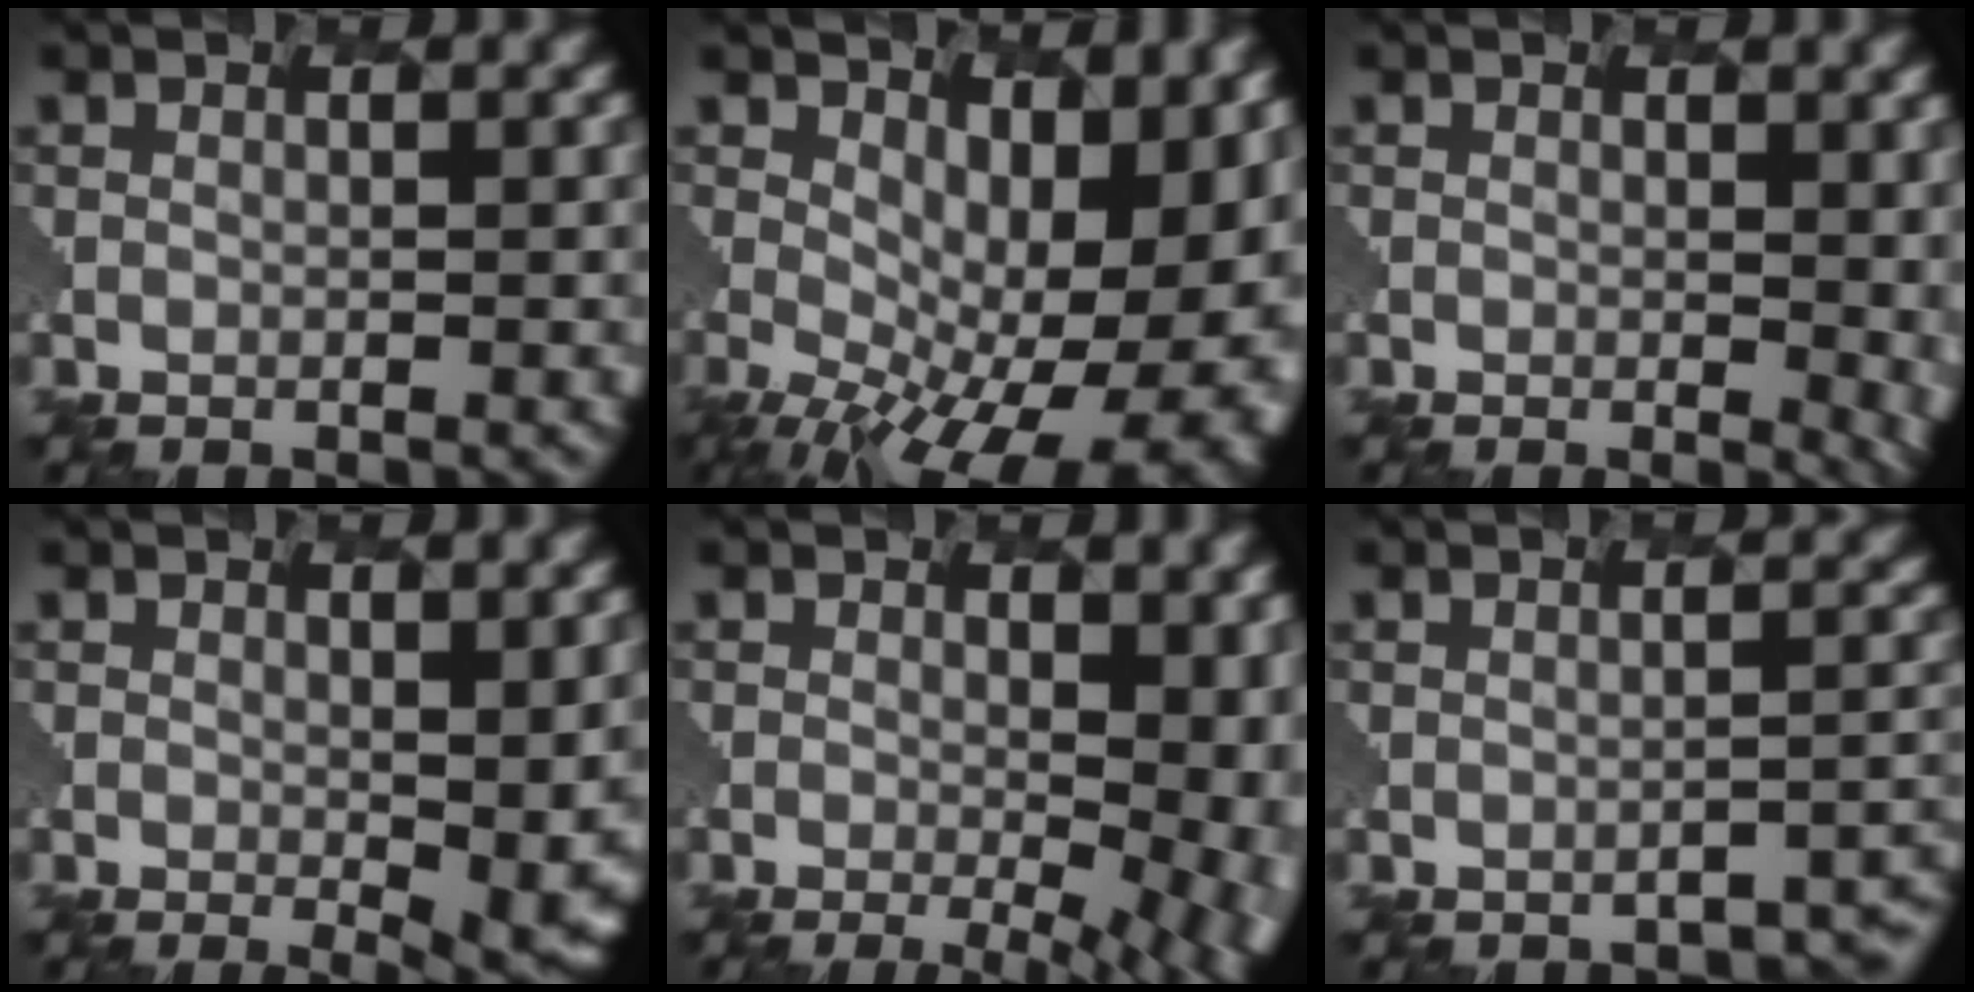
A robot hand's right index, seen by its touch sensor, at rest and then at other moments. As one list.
[{"total": 13.9, "force": [-0.7, 7.2, 11.9], "torque": [-0.147, -0.015, 0.019]}, {"total": 3.3, "force": [-0.2, 1.4, 2.9], "torque": [-0.033, -0.009, 0.007]}, {"total": 5.3, "force": [-0.8, 1.5, 5.0], "torque": [-0.084, -0.018, -0.005]}, {"total": 11.0, "force": [-1.2, 5.6, 9.4], "torque": [-0.082, -0.010, 0.000]}, {"total": 3.3, "force": [-2.5, 0.8, 2.0], "torque": [-0.032, -0.003, -0.031]}]